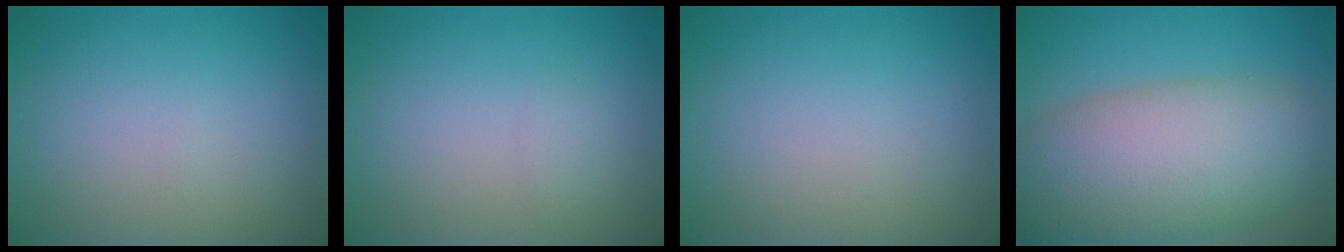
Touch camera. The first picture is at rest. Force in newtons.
{"total": 0.9, "press": 0.9, "slide": 0.0}
{"total": 0.0}
{"total": 11.7, "press": 11.7, "slide": 0.3}